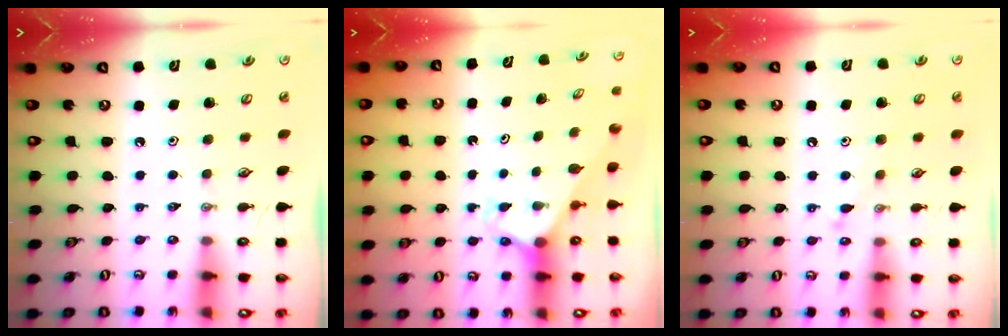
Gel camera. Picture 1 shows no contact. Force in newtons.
{"total": 2.4, "press": 2.4, "slide": 0.2}
{"total": 7.4, "press": 7.4, "slide": 0.6}